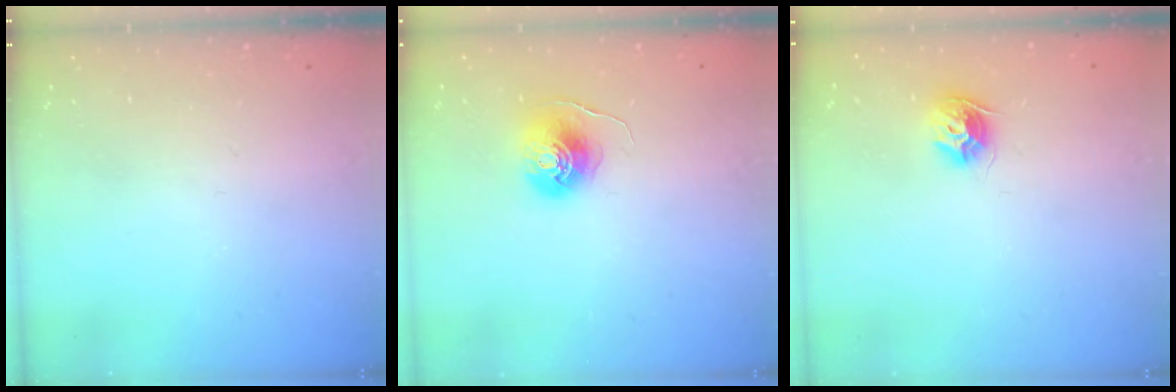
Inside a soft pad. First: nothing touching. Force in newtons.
{"total": 7.7, "press": 7.7, "slide": 0.4}
{"total": 8.8, "press": 8.8, "slide": 0.4}